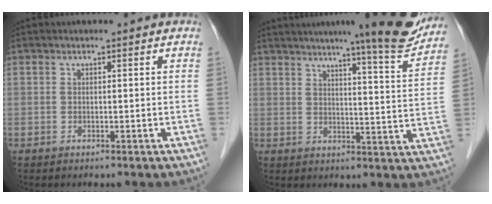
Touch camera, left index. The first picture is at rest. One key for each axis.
{"total": 14.3, "fx": 12.2, "fy": 0.3, "fz": 7.4, "tx": -0.093, "ty": -0.015, "tz": 0.147}